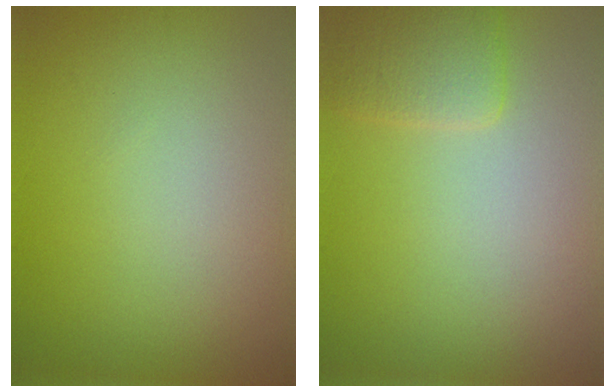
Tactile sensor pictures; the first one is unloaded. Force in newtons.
{"total": 2.4, "press": 2.3, "slide": 0.2}